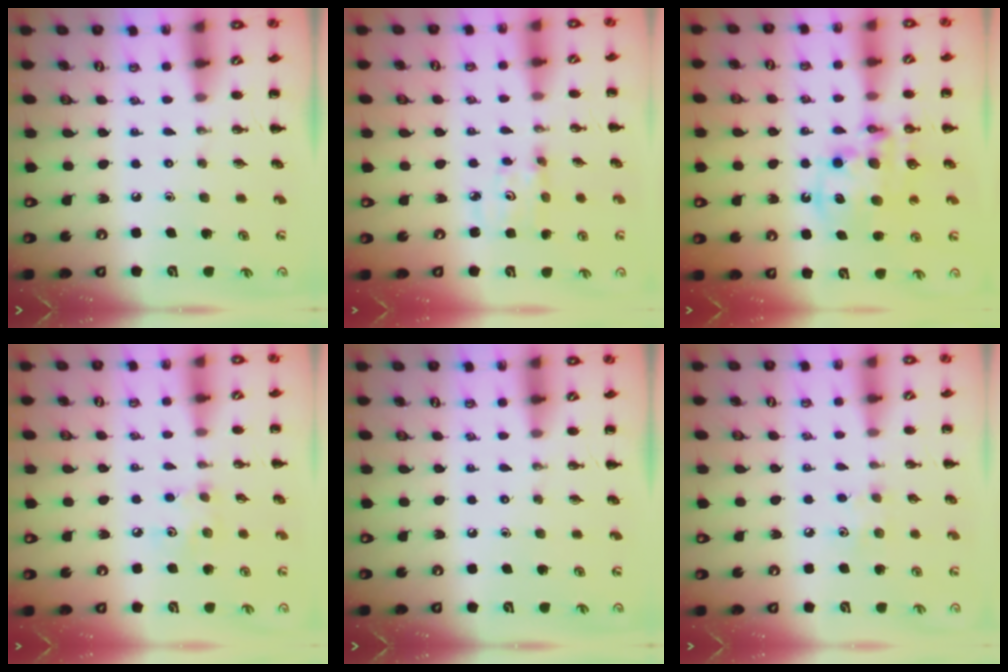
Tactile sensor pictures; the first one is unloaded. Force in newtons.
{"total": 2.8, "press": 2.8, "slide": 0.4}
{"total": 12.1, "press": 11.7, "slide": 3.1}
{"total": 4.2, "press": 4.2, "slide": 0.6}
{"total": 0.0}
{"total": 4.5, "press": 4.4, "slide": 1.2}